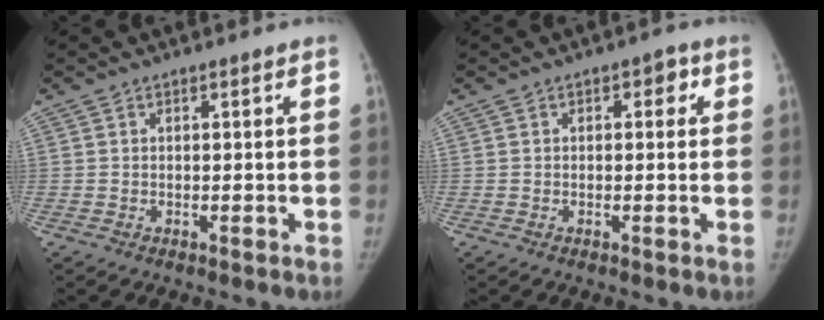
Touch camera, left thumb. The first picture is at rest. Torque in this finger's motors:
{"motor_torque": [-0.23, 0.13, 0.00, 0.40, -0.01]}